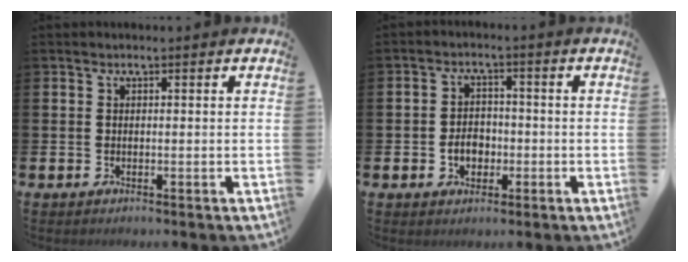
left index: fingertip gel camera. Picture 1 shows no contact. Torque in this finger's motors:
{"motor_torque": [0.36, 0.32, 0.10, 0.05]}